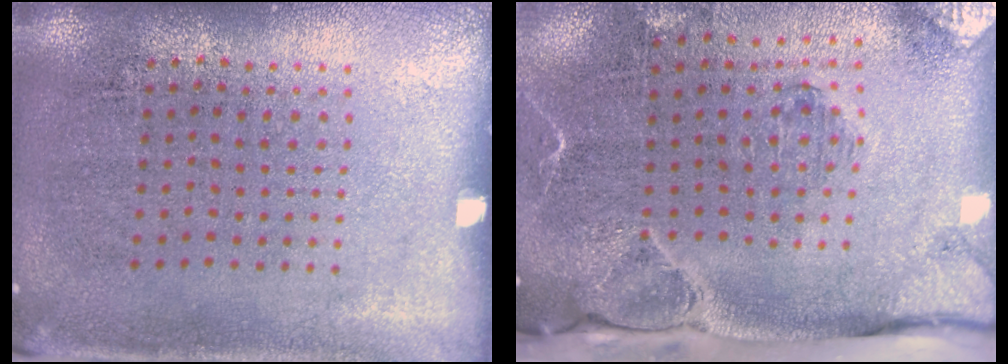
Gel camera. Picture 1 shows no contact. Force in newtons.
{"total": 3.0, "press": 2.3, "slide": 1.9}